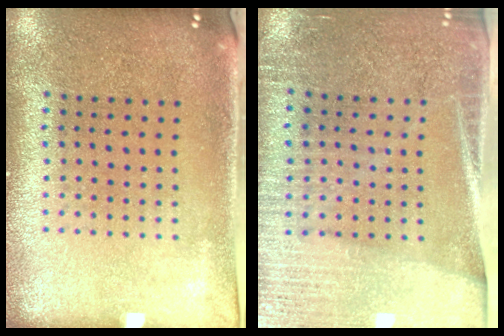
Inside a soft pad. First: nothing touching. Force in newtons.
{"total": 3.5, "press": 3.1, "slide": 1.7}